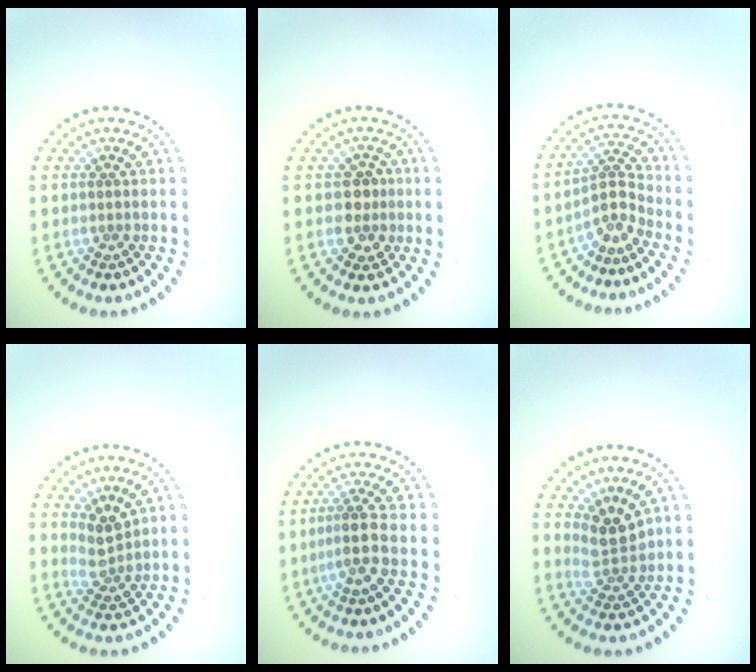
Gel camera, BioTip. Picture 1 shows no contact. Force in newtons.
{"total": 2.4, "press": 2.3, "slide": 0.8}
{"total": 2.7, "press": 1.9, "slide": 1.9}
{"total": 2.4, "press": 1.9, "slide": 1.5}
{"total": 2.7, "press": 2.1, "slide": 1.7}
{"total": 2.9, "press": 2.6, "slide": 1.4}